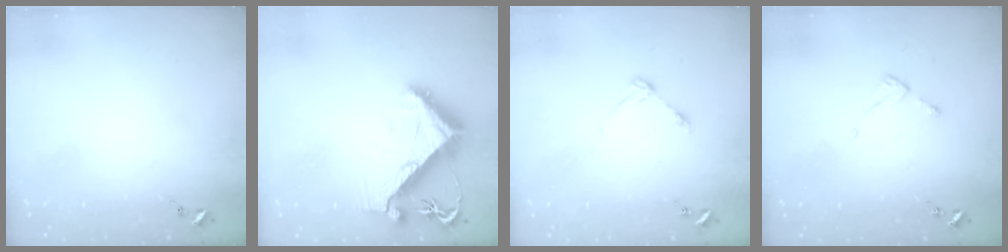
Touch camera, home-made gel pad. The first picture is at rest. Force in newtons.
{"total": 10.3, "press": 10.2, "slide": 1.5}
{"total": 3.7, "press": 3.7, "slide": 0.4}
{"total": 3.6, "press": 3.6, "slide": 0.4}